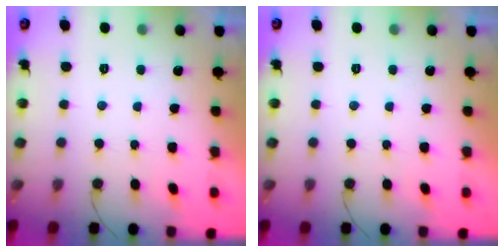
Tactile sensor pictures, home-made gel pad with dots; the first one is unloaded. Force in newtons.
{"total": 0.0}